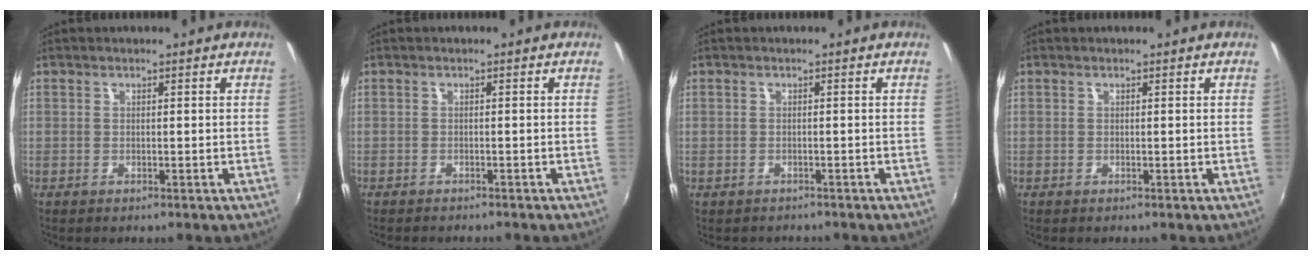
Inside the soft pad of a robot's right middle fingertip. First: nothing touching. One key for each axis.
{"total": 2.2, "fx": -2.1, "fy": 0.1, "fz": 0.6, "tx": -0.016, "ty": -0.011, "tz": -0.032}
{"total": 1.1, "fx": -0.9, "fy": 0.7, "fz": -0.2, "tx": -0.001, "ty": 0.002, "tz": -0.013}
{"total": 0.0}